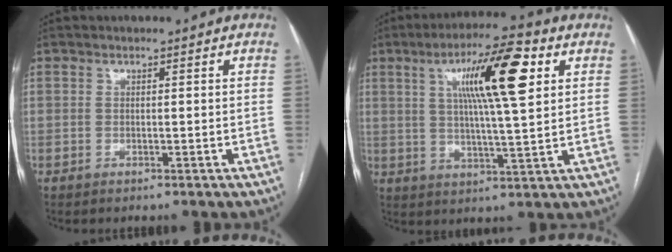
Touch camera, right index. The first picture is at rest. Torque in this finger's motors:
{"motor_torque": [1.24, 0.90, 0.68, 0.13]}